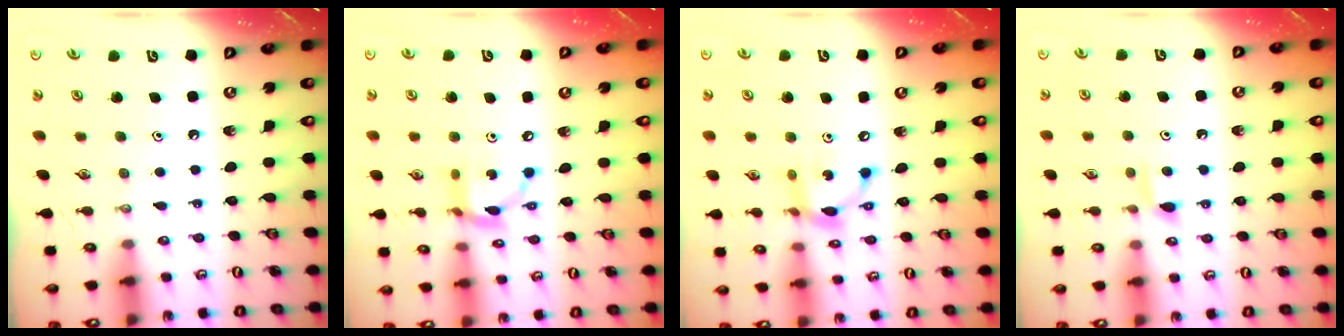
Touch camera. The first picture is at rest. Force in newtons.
{"total": 10.9, "press": 10.9, "slide": 0.7}
{"total": 11.1, "press": 11.1, "slide": 0.7}
{"total": 5.1, "press": 5.0, "slide": 0.7}